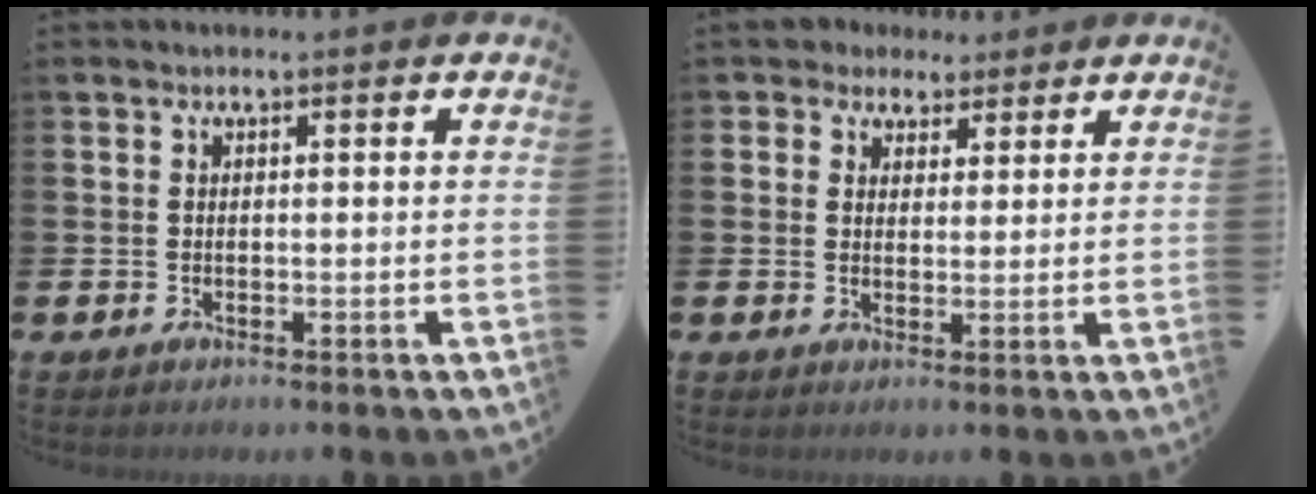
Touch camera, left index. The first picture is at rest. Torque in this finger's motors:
{"motor_torque": [1.09, -0.97, 0.13, 0.02]}